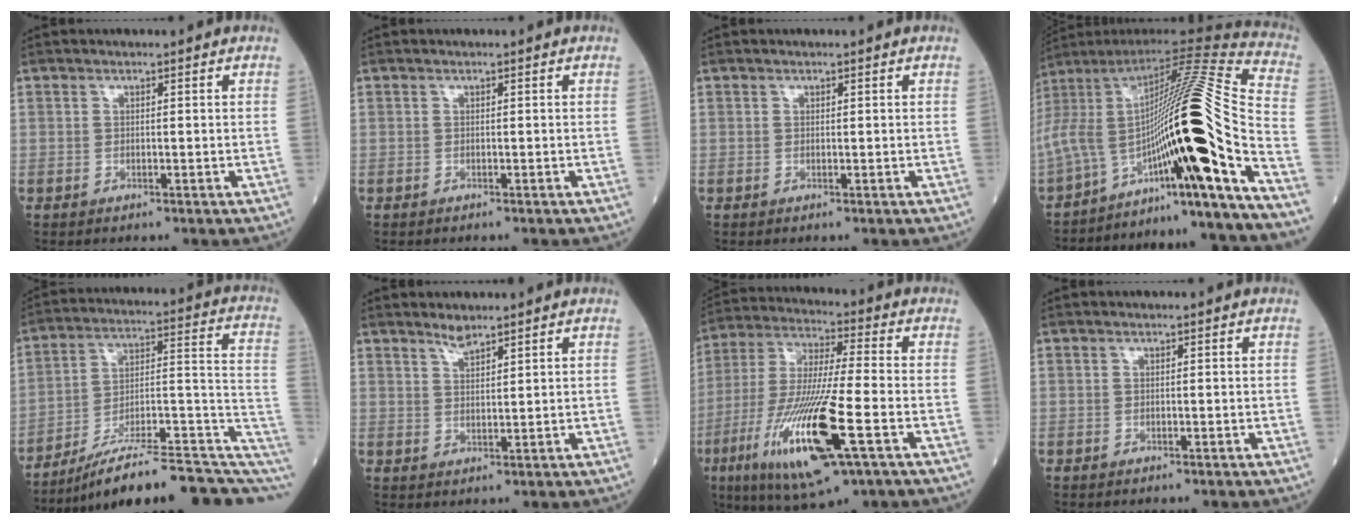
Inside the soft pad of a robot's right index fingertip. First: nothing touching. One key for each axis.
{"total": 0.0}
{"total": 0.0}
{"total": 25.2, "fx": -14.3, "fy": -1.7, "fz": 20.7, "tx": -0.329, "ty": 0.024, "tz": -0.242}
{"total": 20.6, "fx": -13.4, "fy": 4.4, "fz": 15.0, "tx": -0.158, "ty": 0.055, "tz": -0.197}
{"total": 2.3, "fx": 2.1, "fy": 0.2, "fz": 0.9, "tx": -0.018, "ty": -0.003, "tz": 0.041}
{"total": 19.4, "fx": -7.1, "fy": 2.0, "fz": 18.0, "tx": -0.388, "ty": -0.039, "tz": -0.127}
{"total": 0.0}